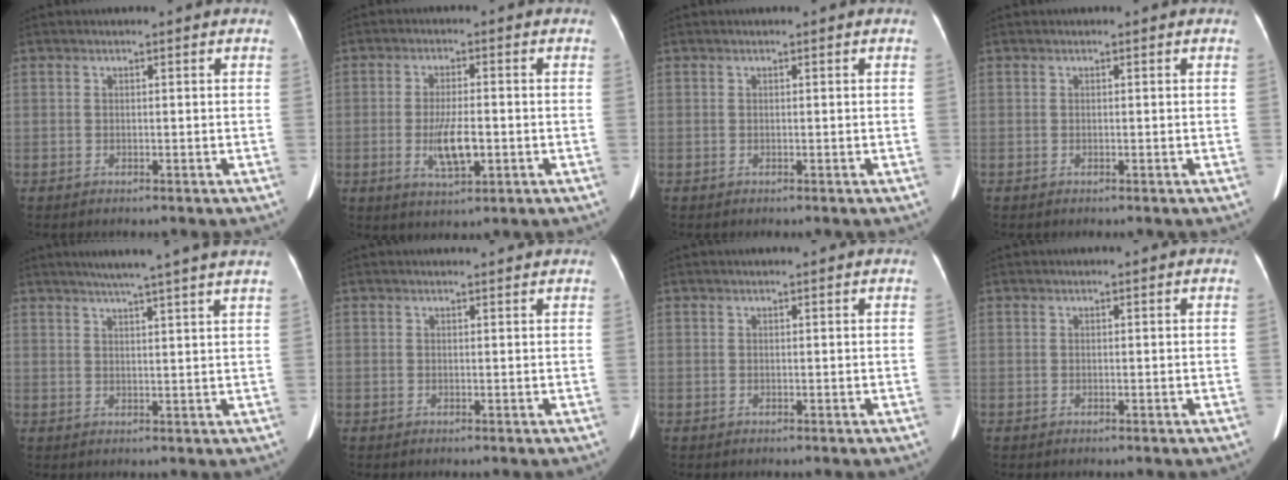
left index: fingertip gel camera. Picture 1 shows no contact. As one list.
[{"total": 6.0, "force": [-1.6, 1.6, 5.6], "torque": [-0.109, -0.010, -0.025]}, {"total": 0.0}, {"total": 0.0}, {"total": 11.1, "force": [9.1, -1.3, 6.2], "torque": [-0.089, 0.013, 0.104]}, {"total": 2.1, "force": [2.0, 0.4, 0.2], "torque": [-0.009, 0.015, 0.022]}, {"total": 1.3, "force": [1.2, 0.2, 0.4], "torque": [-0.010, 0.022, 0.016]}, {"total": 0.0}]